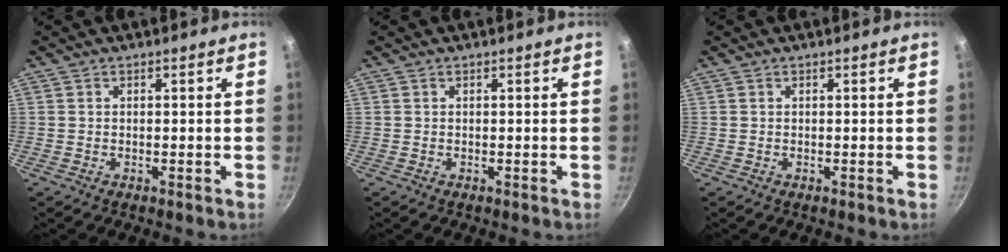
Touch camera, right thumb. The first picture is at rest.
{"total": 0.0}
{"total": 0.0}